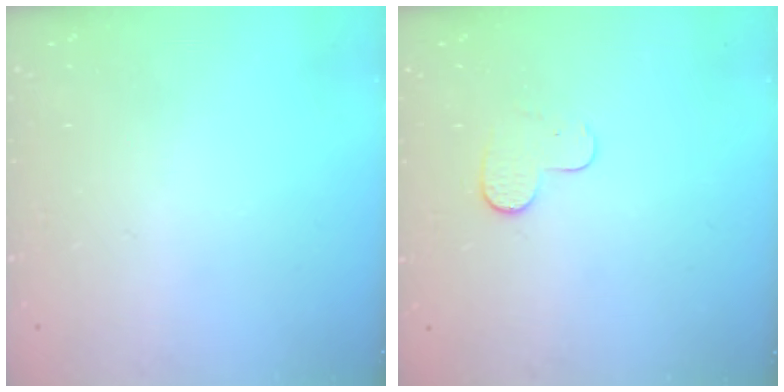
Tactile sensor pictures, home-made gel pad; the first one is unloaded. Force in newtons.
{"total": 4.6, "press": 4.6, "slide": 0.4}